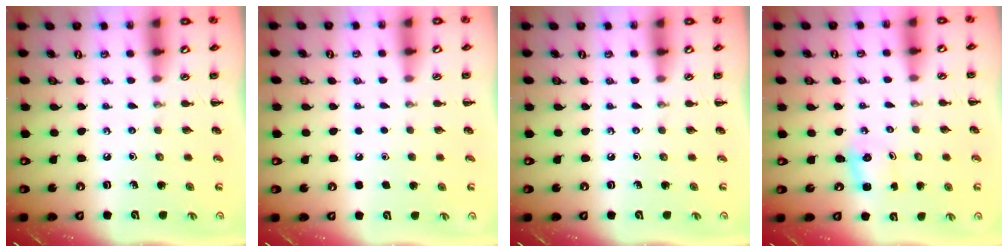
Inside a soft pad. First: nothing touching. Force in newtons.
{"total": 1.7, "press": 1.7, "slide": 0.1}
{"total": 0.0}
{"total": 2.4, "press": 2.4, "slide": 0.6}